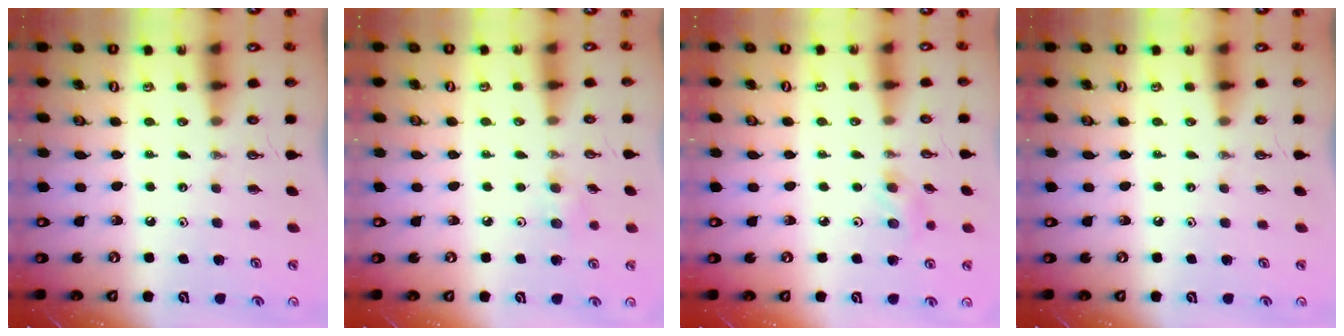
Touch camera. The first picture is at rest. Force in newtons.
{"total": 6.0, "press": 5.7, "slide": 1.7}
{"total": 3.4, "press": 3.4, "slide": 0.5}
{"total": 0.0}